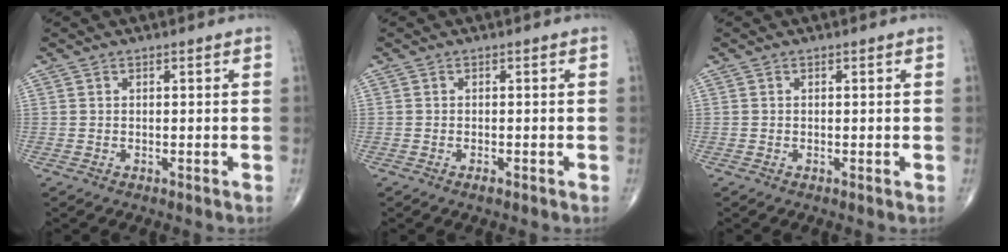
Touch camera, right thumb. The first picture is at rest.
{"total": 0.9, "force": [-0.7, 0.3, 0.6], "torque": [-0.010, 0.001, -0.012]}
{"total": 0.0}